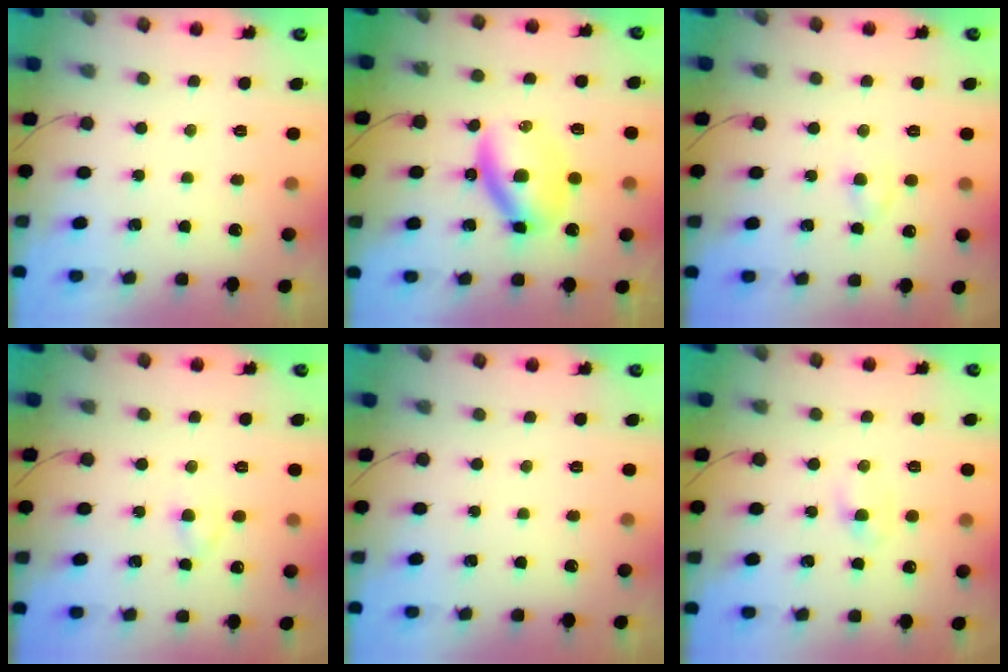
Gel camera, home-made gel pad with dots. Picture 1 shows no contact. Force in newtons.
{"total": 7.0, "press": 7.0, "slide": 0.6}
{"total": 1.6, "press": 1.4, "slide": 0.8}
{"total": 1.6, "press": 1.4, "slide": 0.8}
{"total": 0.0}
{"total": 2.2, "press": 2.0, "slide": 0.9}